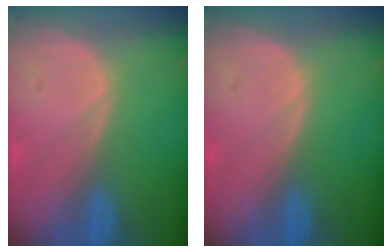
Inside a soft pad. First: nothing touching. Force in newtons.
{"total": 0.0}